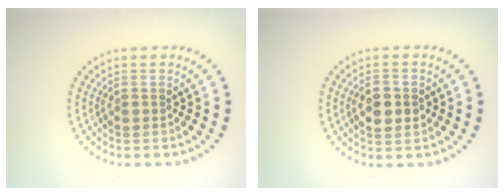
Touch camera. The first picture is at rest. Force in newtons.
{"total": 2.4, "press": 2.4, "slide": 0.1}